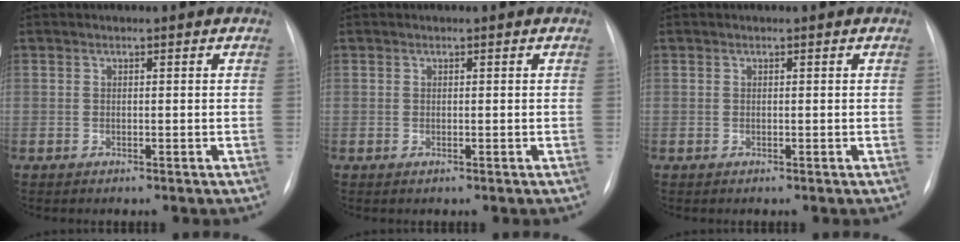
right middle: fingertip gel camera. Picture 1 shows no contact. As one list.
[{"total": 0.0}, {"total": 0.0}]